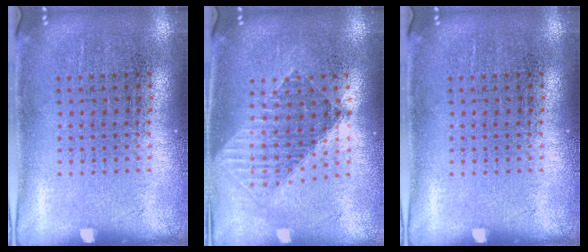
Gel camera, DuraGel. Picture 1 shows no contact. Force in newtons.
{"total": 1.5, "press": 1.3, "slide": 0.8}
{"total": 0.0}